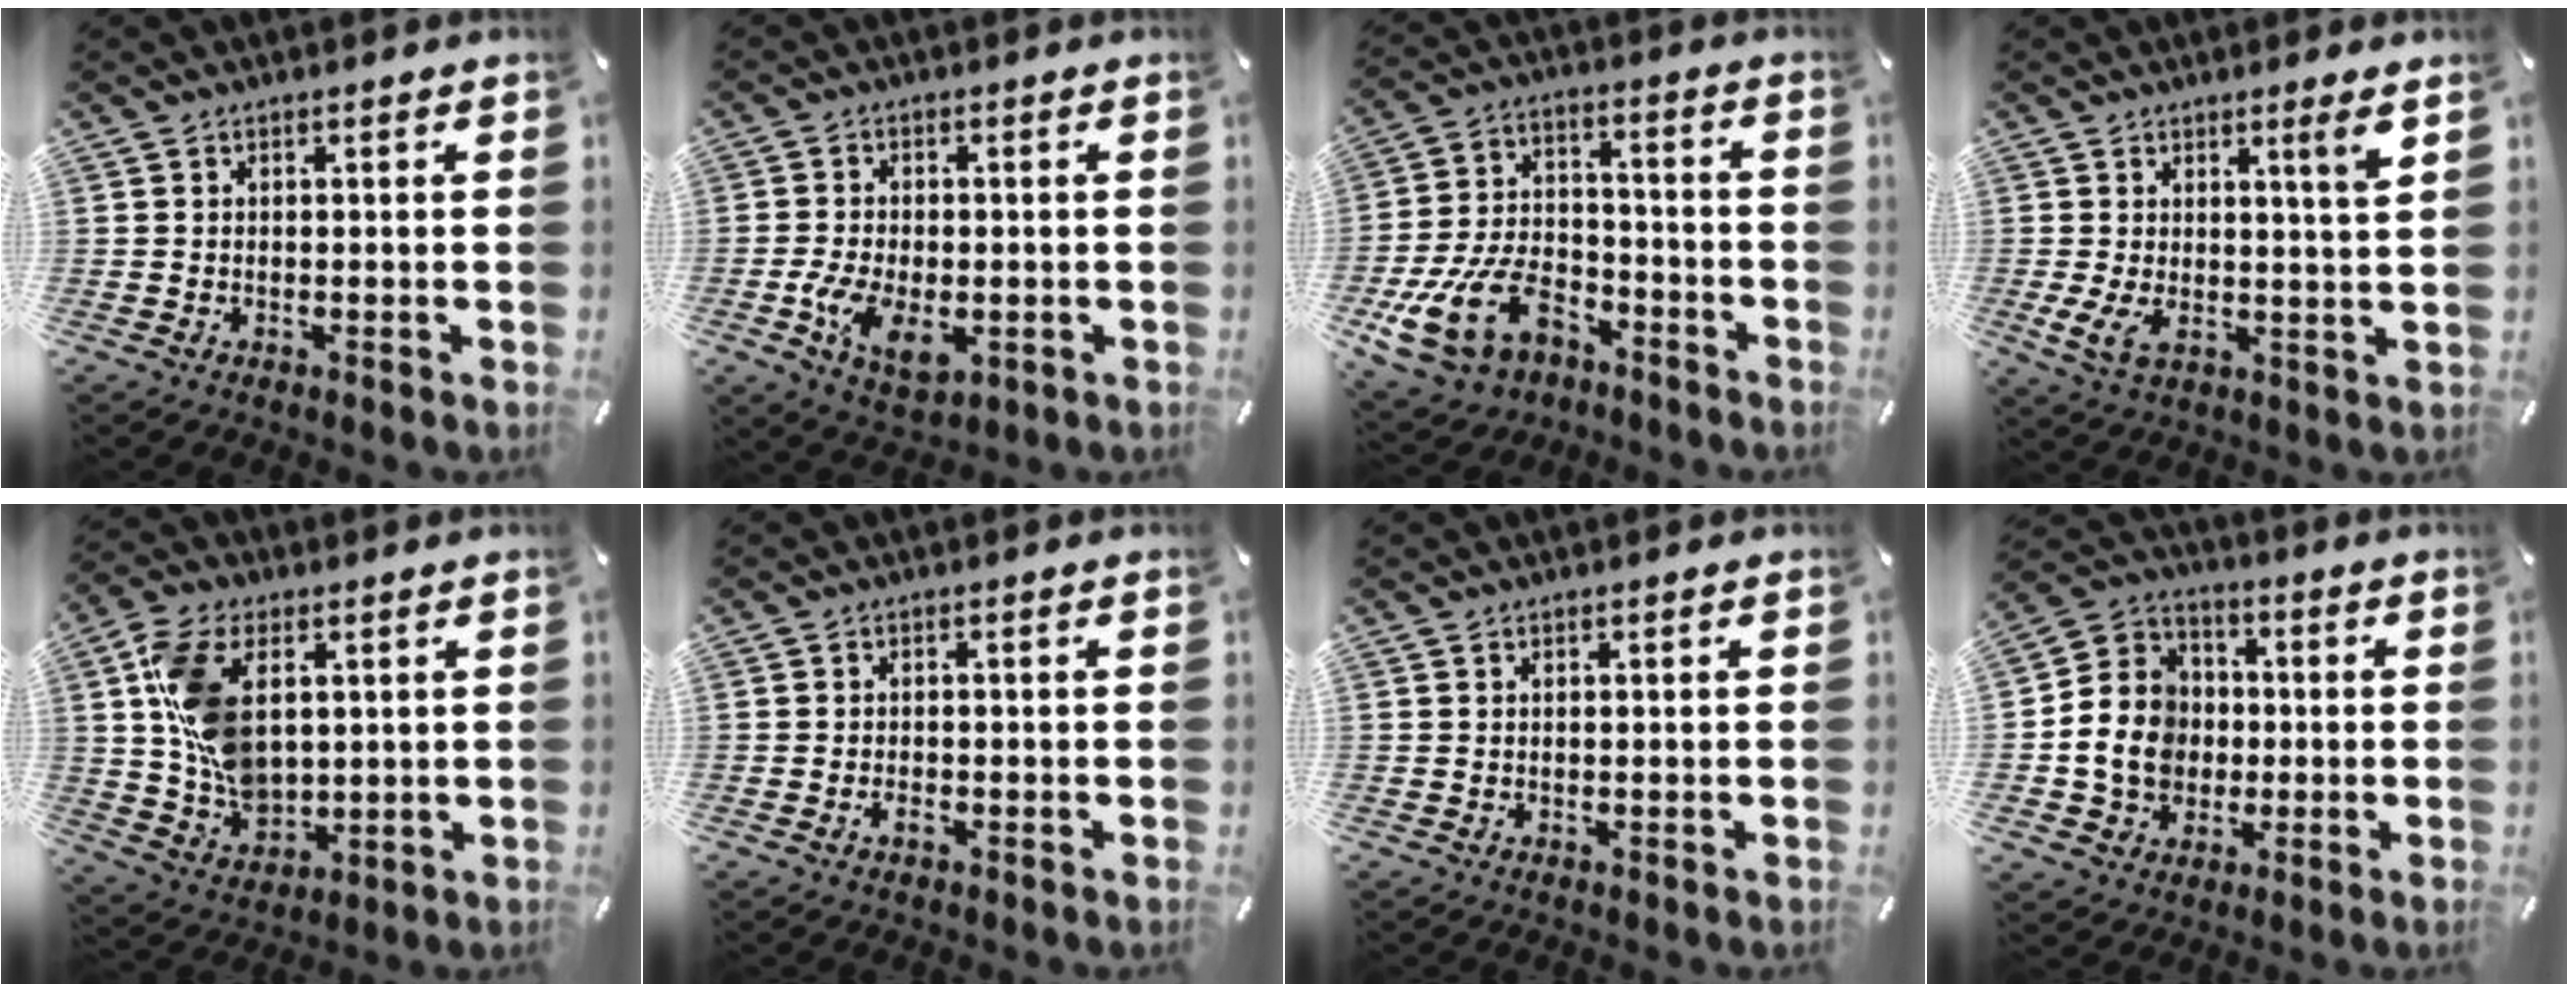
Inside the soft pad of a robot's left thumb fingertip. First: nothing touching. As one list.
[{"total": 8.0, "force": [-2.4, 4.6, 6.1], "torque": [-0.144, -0.003, -0.044]}, {"total": 16.5, "force": [-8.2, 10.7, 9.5], "torque": [-0.189, 0.047, -0.139]}, {"total": 7.4, "force": [1.9, 1.4, 7.0], "torque": [-0.127, -0.015, 0.026]}, {"total": 13.9, "force": [3.0, 9.4, 9.7], "torque": [-0.219, 0.004, 0.059]}, {"total": 1.5, "force": [-0.9, 0.6, 1.0], "torque": [-0.021, 0.001, -0.017]}, {"total": 0.0}, {"total": 11.1, "force": [-2.0, 10.1, 4.0], "torque": [-0.102, 0.020, -0.035]}]